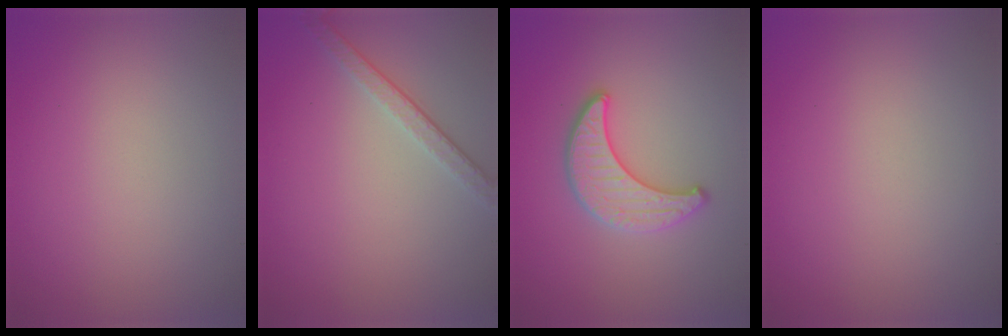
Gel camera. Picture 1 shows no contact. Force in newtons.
{"total": 2.5, "press": 2.1, "slide": 1.4}
{"total": 3.3, "press": 3.3, "slide": 0.4}
{"total": 0.0}